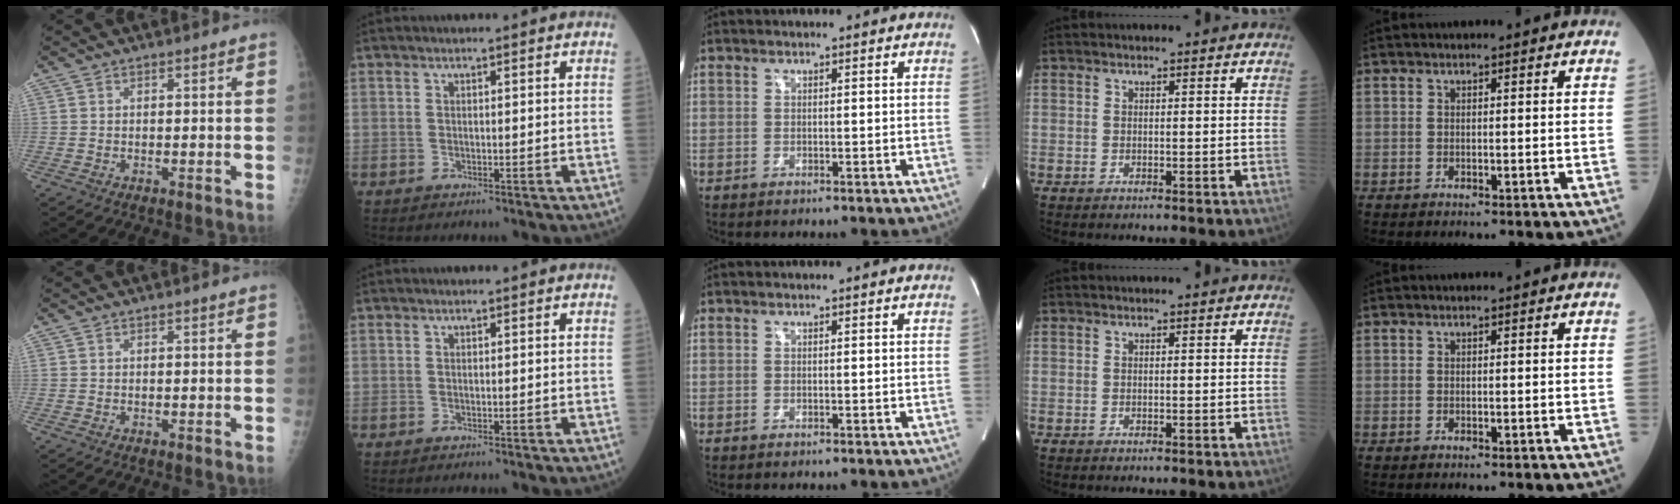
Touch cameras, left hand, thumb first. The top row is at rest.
{}